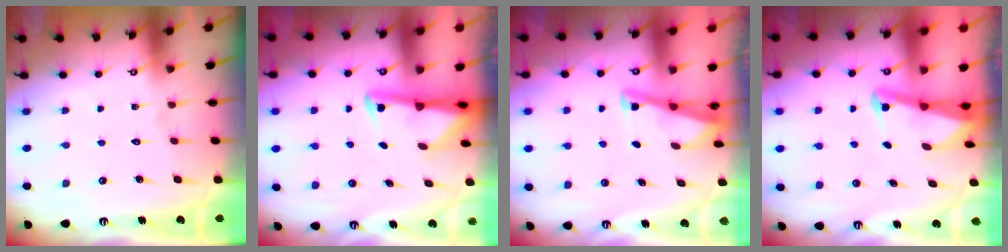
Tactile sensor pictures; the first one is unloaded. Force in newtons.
{"total": 2.9, "press": 2.8, "slide": 0.6}
{"total": 3.0, "press": 3.0, "slide": 0.3}
{"total": 2.6, "press": 2.5, "slide": 0.6}